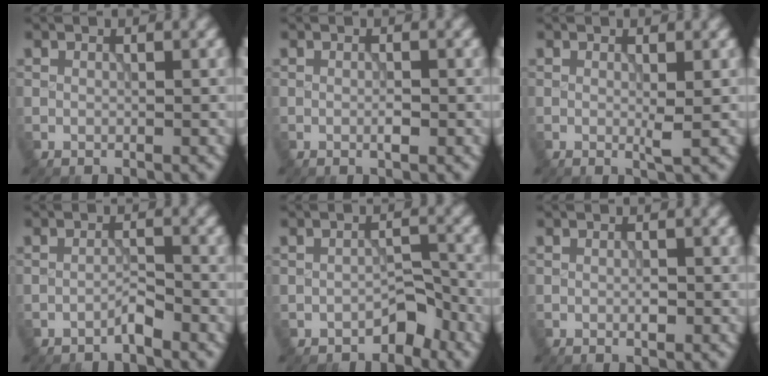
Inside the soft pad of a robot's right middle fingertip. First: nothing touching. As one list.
[{"total": 0.9, "force": [-0.3, 0.2, 0.8], "torque": [-0.016, -0.001, -0.005]}, {"total": 1.0, "force": [0.1, 0.0, 1.0], "torque": [-0.017, -0.004, -0.002]}, {"total": 1.2, "force": [-1.1, 0.1, 0.6], "torque": [-0.009, 0.006, -0.021]}, {"total": 2.3, "force": [-1.7, 1.1, 1.1], "torque": [-0.013, 0.009, -0.027]}, {"total": 0.8, "force": [-0.2, 0.3, 0.7], "torque": [-0.013, 0.000, -0.002]}]